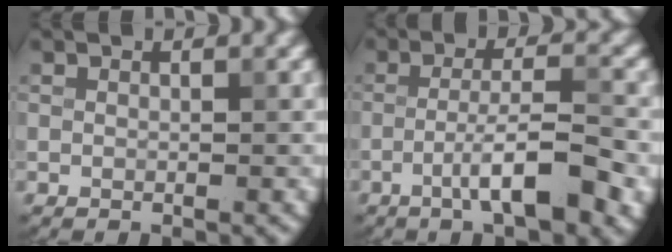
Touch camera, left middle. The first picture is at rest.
{"total": 5.8, "force": [-2.3, 1.0, 5.2], "torque": [-0.087, 0.008, -0.041]}